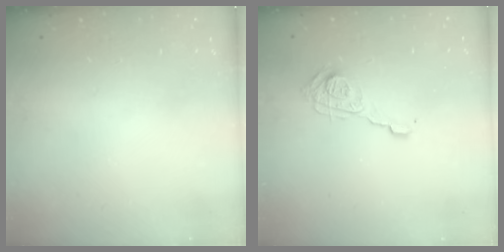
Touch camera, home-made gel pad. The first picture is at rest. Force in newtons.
{"total": 10.4, "press": 10.4, "slide": 0.4}